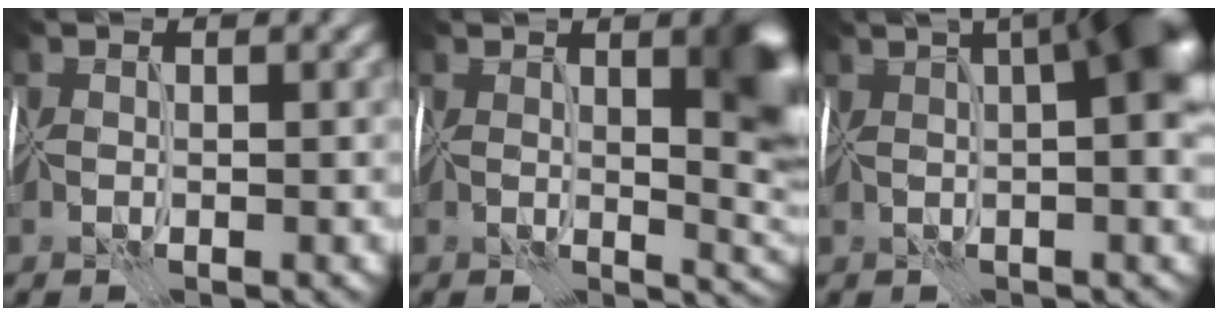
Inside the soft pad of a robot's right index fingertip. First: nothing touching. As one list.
[{"total": 7.3, "force": [1.5, 2.5, 6.7], "torque": [-0.065, 0.000, 0.026]}, {"total": 12.0, "force": [2.6, 4.9, 10.7], "torque": [-0.101, 0.038, 0.029]}]